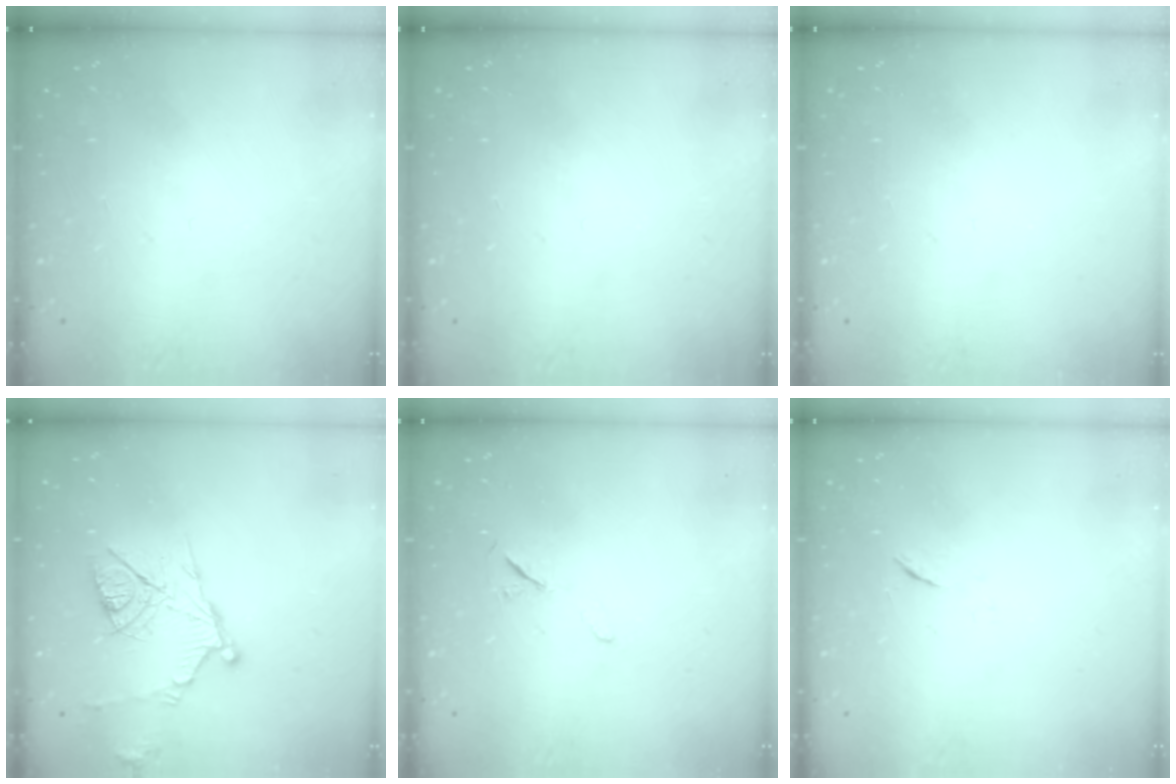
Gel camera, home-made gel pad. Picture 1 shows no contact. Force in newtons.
{"total": 0.0}
{"total": 0.0}
{"total": 12.8, "press": 12.8, "slide": 0.8}
{"total": 5.7, "press": 5.2, "slide": 2.4}
{"total": 4.5, "press": 4.5, "slide": 0.7}